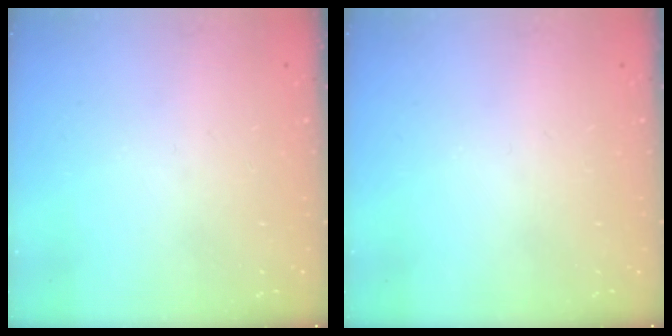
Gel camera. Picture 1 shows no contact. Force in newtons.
{"total": 0.0}